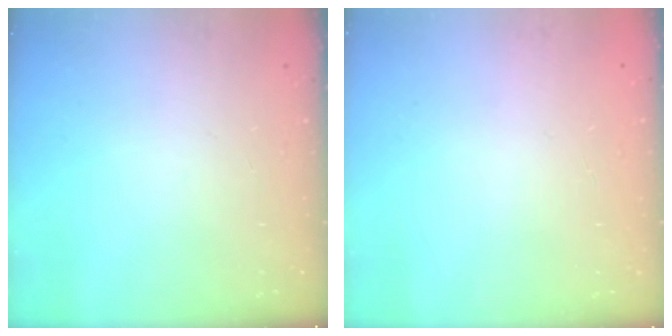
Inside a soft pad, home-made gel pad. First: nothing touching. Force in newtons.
{"total": 0.0}